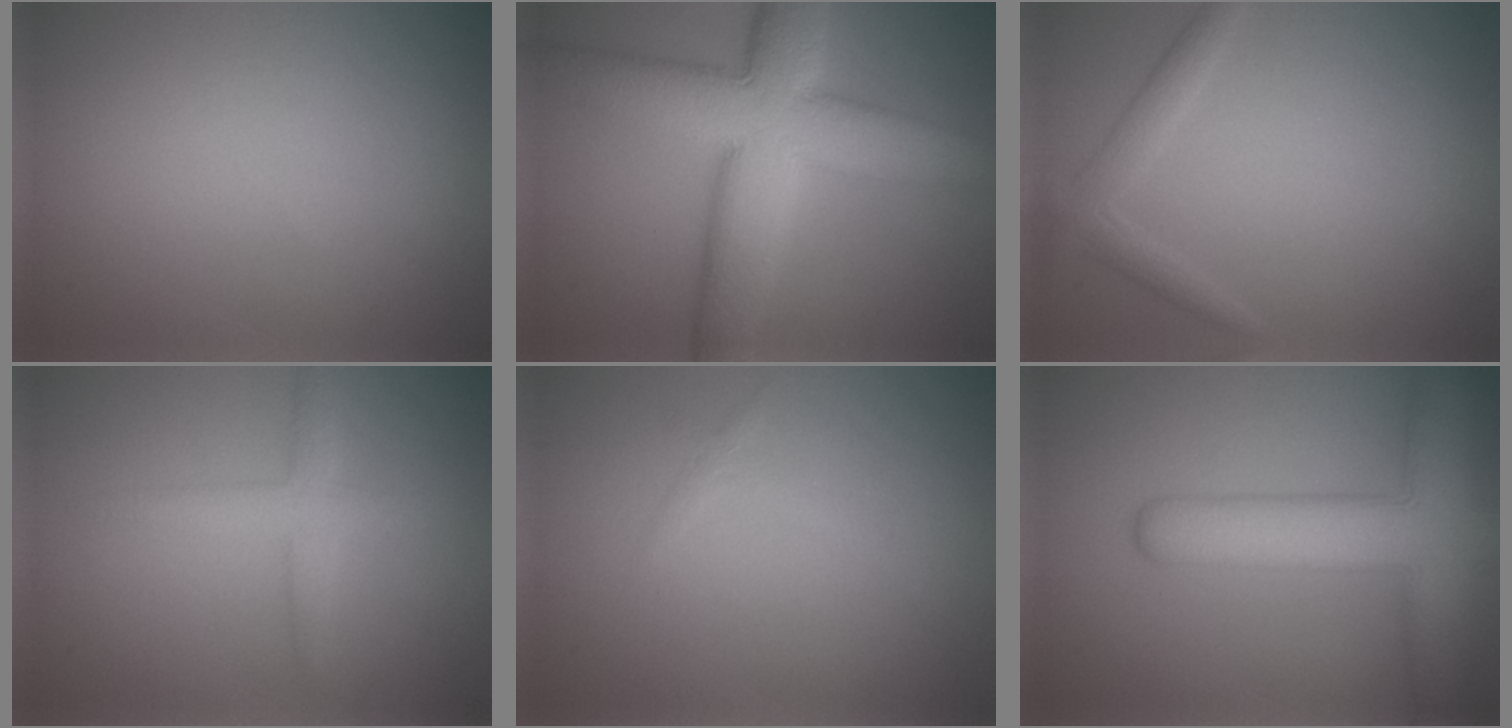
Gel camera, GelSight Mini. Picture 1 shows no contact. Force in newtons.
{"total": 11.6, "press": 11.6, "slide": 0.7}
{"total": 2.0, "press": 2.0, "slide": 0.1}
{"total": 2.4, "press": 2.4, "slide": 0.1}
{"total": 0.8, "press": 0.8, "slide": 0.0}
{"total": 9.7, "press": 9.6, "slide": 0.6}